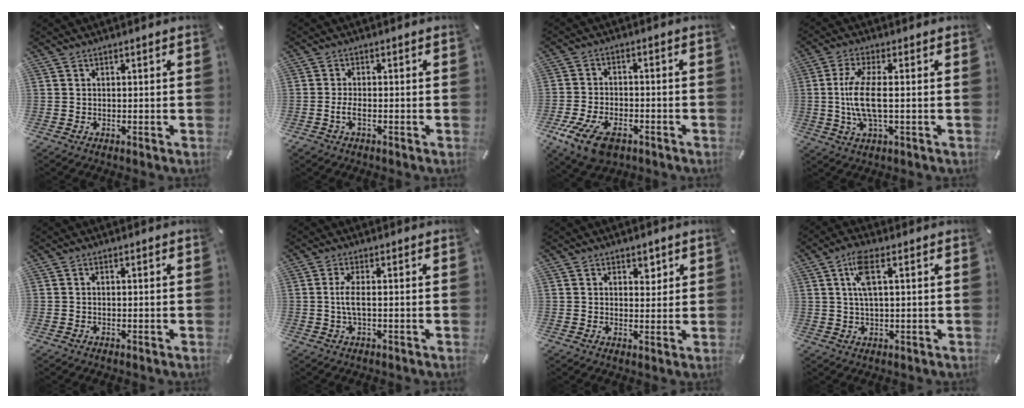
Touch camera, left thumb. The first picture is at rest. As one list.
[{"total": 2.9, "force": [-1.2, 1.2, 2.3], "torque": [-0.053, 0.001, -0.025]}, {"total": 10.0, "force": [-5.5, 5.7, 6.1], "torque": [-0.141, 0.014, -0.101]}, {"total": 9.9, "force": [0.0, 2.9, 9.5], "torque": [-0.207, -0.015, -0.007]}, {"total": 0.5, "force": [0.0, 0.3, 0.5], "torque": [-0.010, 0.000, -0.001]}, {"total": 4.1, "force": [0.0, 0.8, 4.1], "torque": [-0.089, -0.009, -0.007]}, {"total": 2.9, "force": [1.7, 2.1, 1.2], "torque": [0.007, -0.010, 0.022]}, {"total": 6.8, "force": [2.1, 2.5, 6.0], "torque": [-0.130, 0.005, 0.034]}]